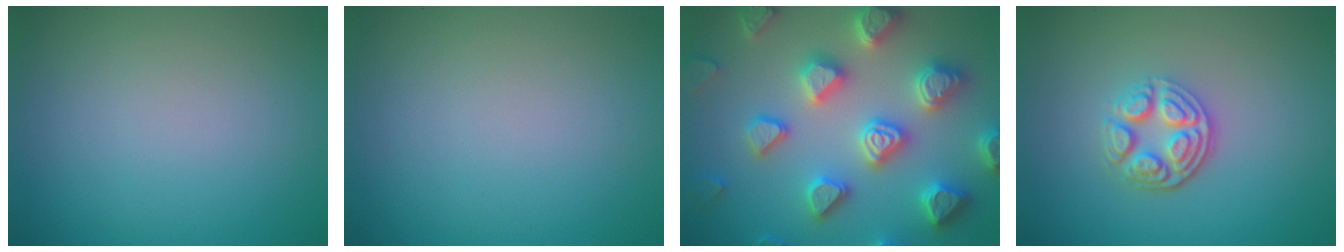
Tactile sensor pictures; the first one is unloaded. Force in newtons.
{"total": 0.0}
{"total": 7.4, "press": 7.3, "slide": 1.6}
{"total": 3.9, "press": 3.2, "slide": 2.3}